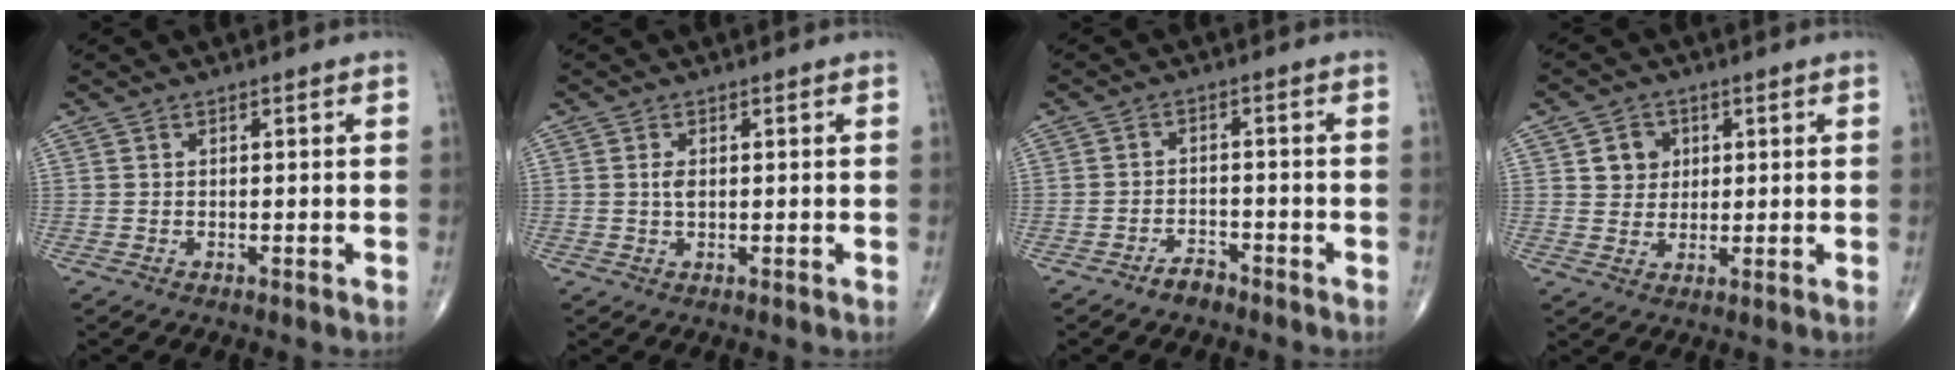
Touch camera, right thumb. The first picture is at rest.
{"total": 1.7, "force": [0.2, 0.9, 1.4], "torque": [-0.028, -0.001, 0.006]}
{"total": 3.0, "force": [-2.4, 1.4, 1.0], "torque": [-0.016, 0.013, -0.041]}
{"total": 4.9, "force": [1.6, 4.3, 1.8], "torque": [-0.005, -0.004, 0.026]}